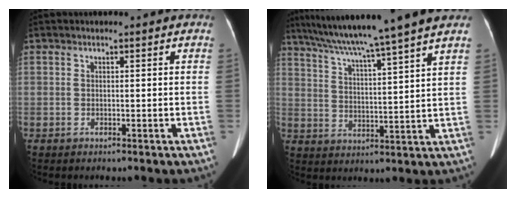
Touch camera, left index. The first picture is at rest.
{"total": 14.4, "force": [11.7, -2.7, 7.9], "torque": [-0.133, -0.004, 0.176]}